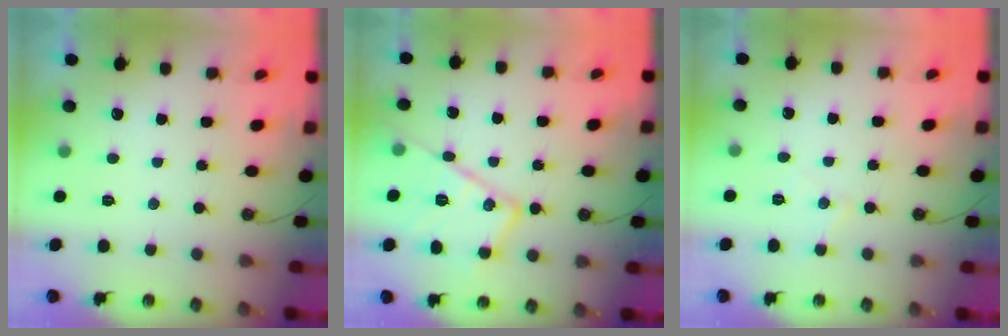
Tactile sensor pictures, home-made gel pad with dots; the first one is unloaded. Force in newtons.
{"total": 17.4, "press": 17.4, "slide": 0.9}
{"total": 4.9, "press": 4.9, "slide": 0.5}